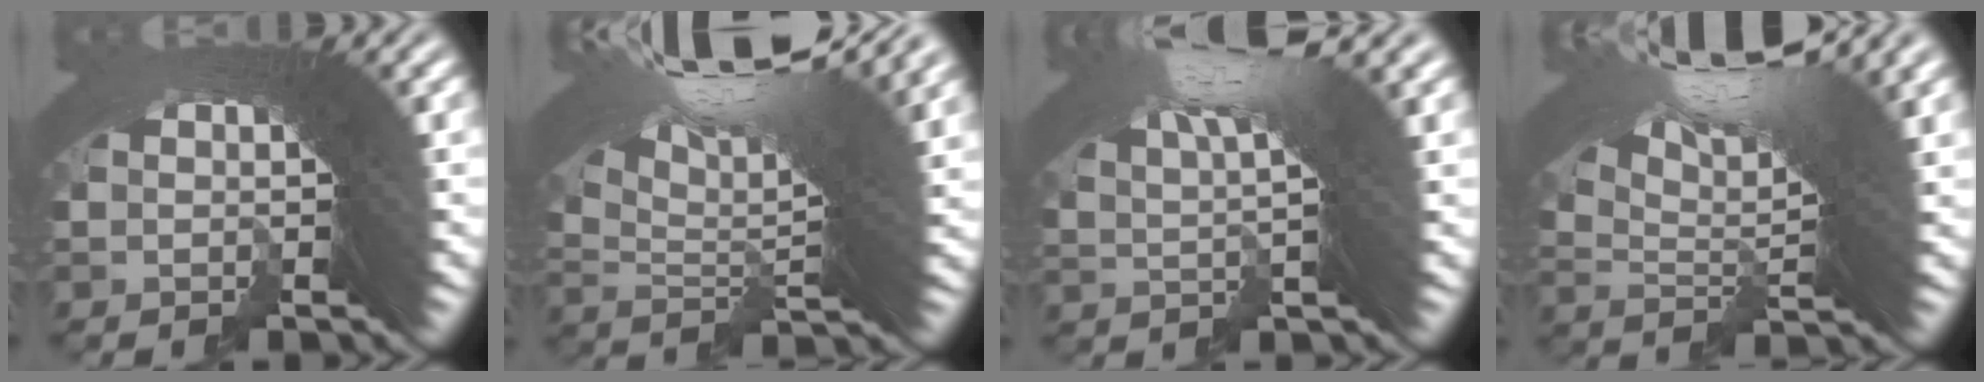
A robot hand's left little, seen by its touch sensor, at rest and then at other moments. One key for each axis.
{"total": 10.7, "fx": 4.4, "fy": 3.1, "fz": 9.2, "tx": -0.140, "ty": 0.013, "tz": 0.070}
{"total": 7.0, "fx": 3.8, "fy": 1.5, "fz": 5.7, "tx": -0.081, "ty": 0.022, "tz": 0.054}
{"total": 8.8, "fx": 4.0, "fy": 2.4, "fz": 7.4, "tx": -0.109, "ty": 0.010, "tz": 0.067}